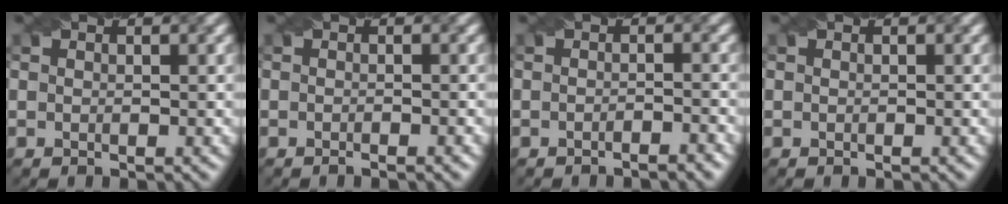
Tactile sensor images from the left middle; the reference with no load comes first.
{"total": 1.0, "force": [-0.7, 0.1, 0.7], "torque": [-0.009, -0.002, -0.013]}
{"total": 1.5, "force": [-1.2, 0.2, 0.8], "torque": [-0.008, 0.003, -0.020]}
{"total": 0.0}